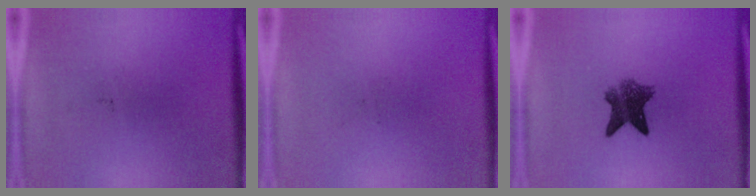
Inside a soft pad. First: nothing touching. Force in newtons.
{"total": 0.0}
{"total": 6.7}